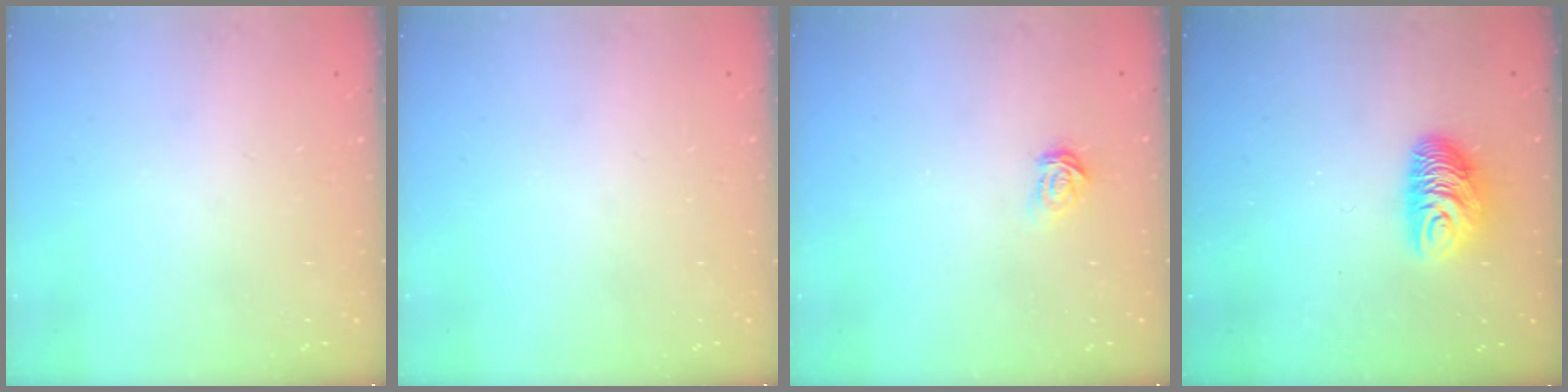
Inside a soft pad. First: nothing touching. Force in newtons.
{"total": 0.0}
{"total": 2.8, "press": 2.7, "slide": 0.3}
{"total": 9.5, "press": 9.5, "slide": 0.6}